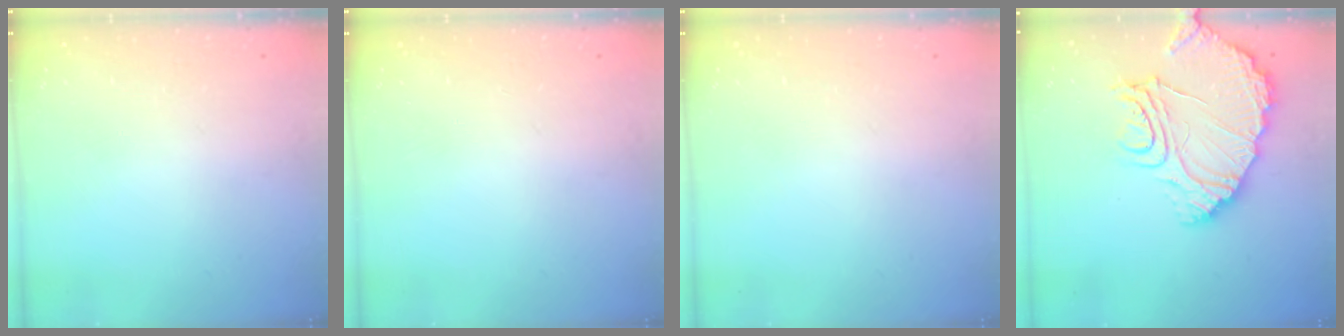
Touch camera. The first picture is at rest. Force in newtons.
{"total": 0.0}
{"total": 0.0}
{"total": 16.5, "press": 16.4, "slide": 1.9}